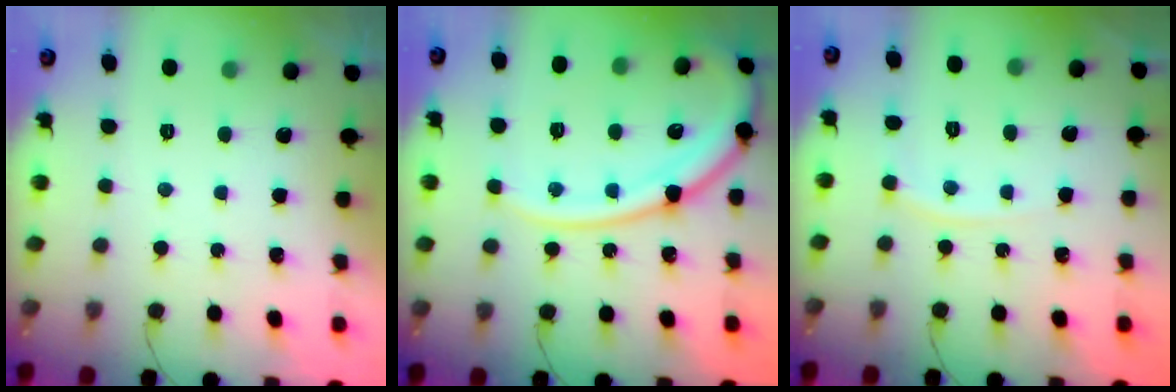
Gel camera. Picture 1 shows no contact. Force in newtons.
{"total": 17.2, "press": 17.1, "slide": 1.8}
{"total": 3.8, "press": 3.8, "slide": 0.2}